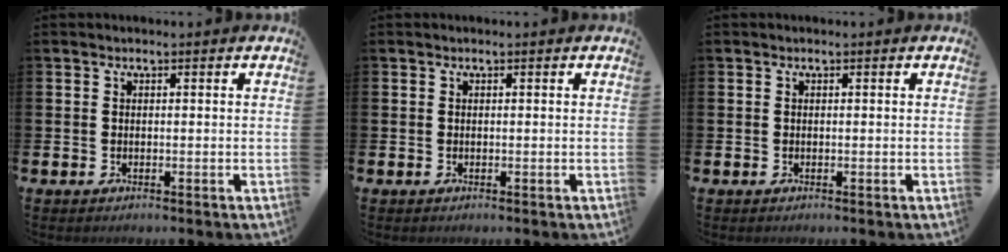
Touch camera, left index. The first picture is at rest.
{"total": 0.0}
{"total": 0.0}